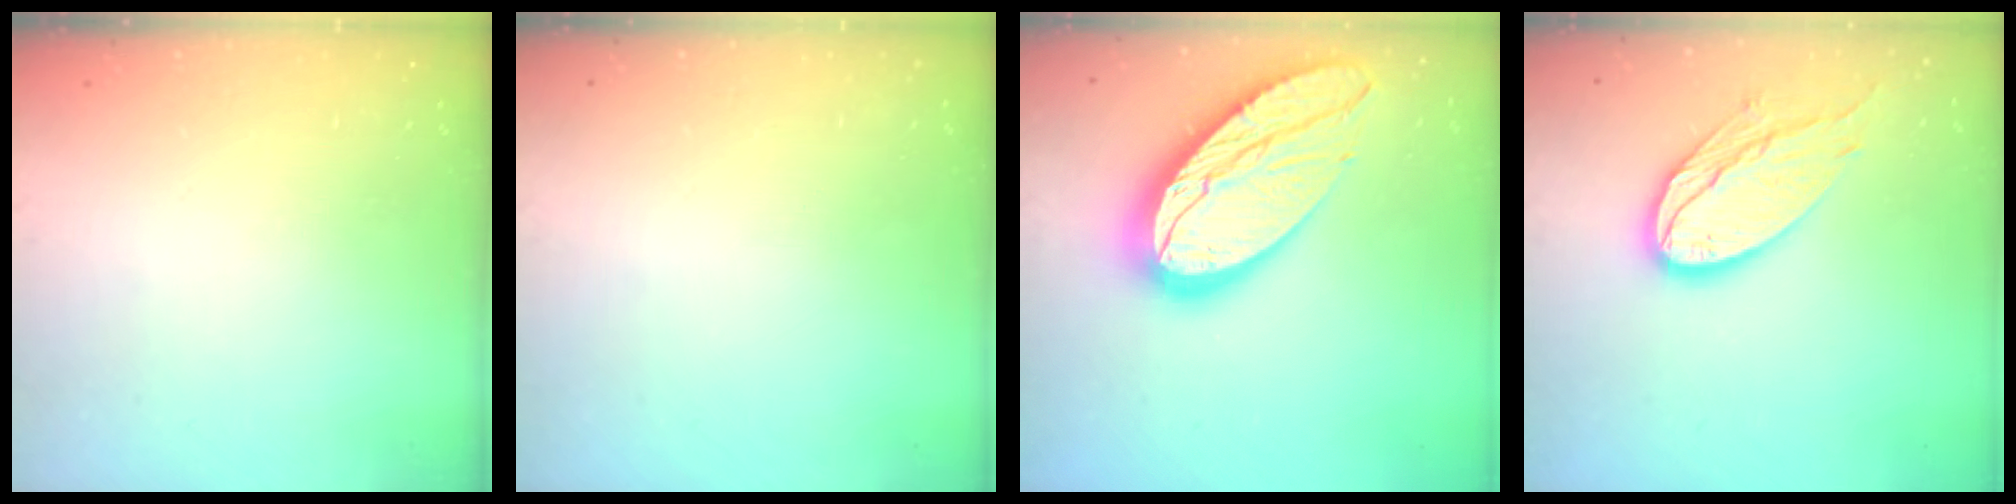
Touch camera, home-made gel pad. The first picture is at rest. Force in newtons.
{"total": 0.0}
{"total": 24.4, "press": 24.3, "slide": 1.9}
{"total": 14.3, "press": 14.3, "slide": 1.0}